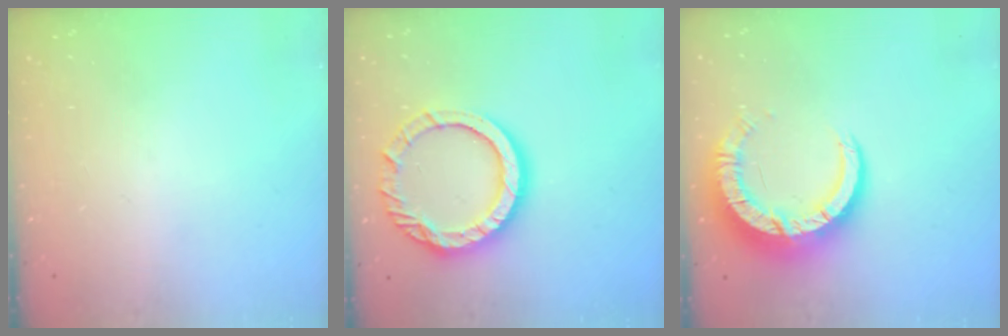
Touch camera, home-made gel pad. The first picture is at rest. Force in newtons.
{"total": 13.9, "press": 13.9, "slide": 1.0}
{"total": 11.8, "press": 11.7, "slide": 1.3}